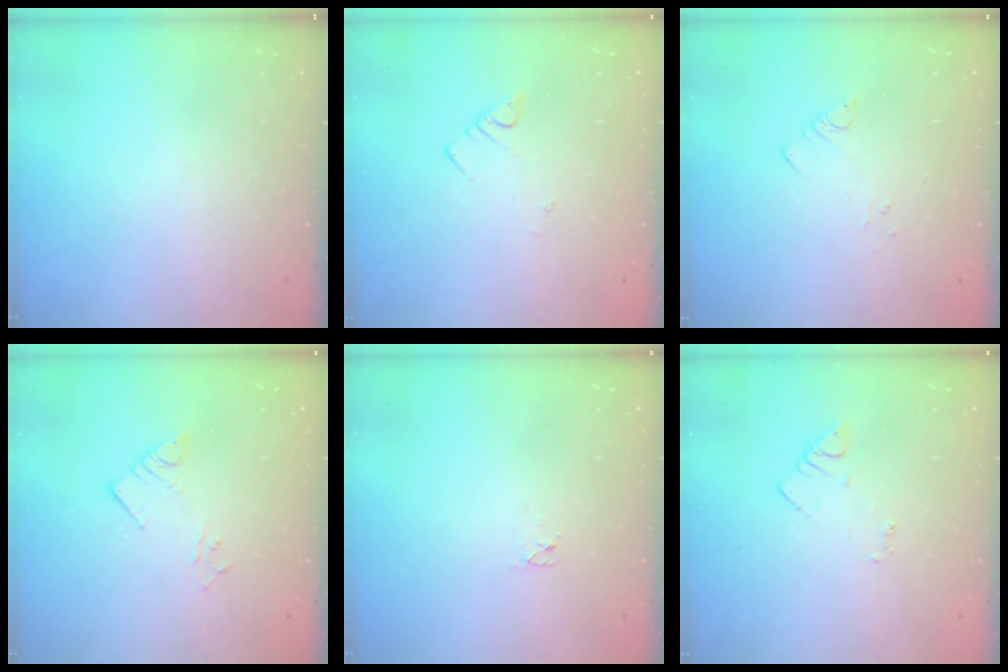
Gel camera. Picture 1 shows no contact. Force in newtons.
{"total": 2.1, "press": 2.1, "slide": 0.4}
{"total": 3.0, "press": 3.0, "slide": 0.4}
{"total": 4.3, "press": 4.3, "slide": 0.1}
{"total": 2.4, "press": 2.4, "slide": 0.3}
{"total": 3.6, "press": 3.6, "slide": 0.4}